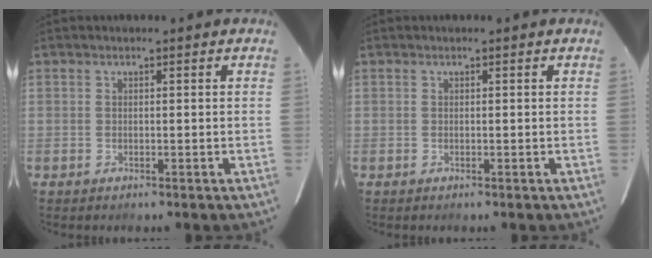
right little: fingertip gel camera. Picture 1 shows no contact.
{"total": 0.0}